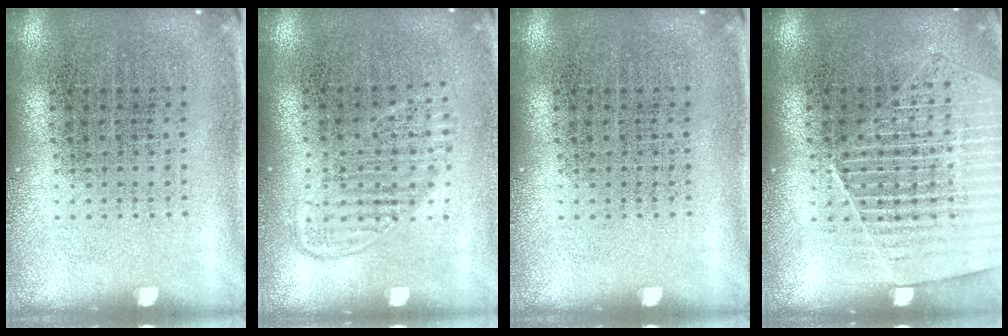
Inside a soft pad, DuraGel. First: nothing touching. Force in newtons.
{"total": 1.4, "press": 1.2, "slide": 0.7}
{"total": 0.0}
{"total": 1.3, "press": 1.3, "slide": 0.2}